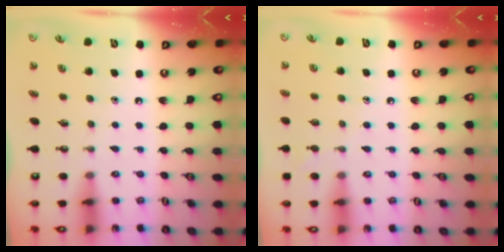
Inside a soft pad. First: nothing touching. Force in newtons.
{"total": 6.1, "press": 6.1, "slide": 0.6}